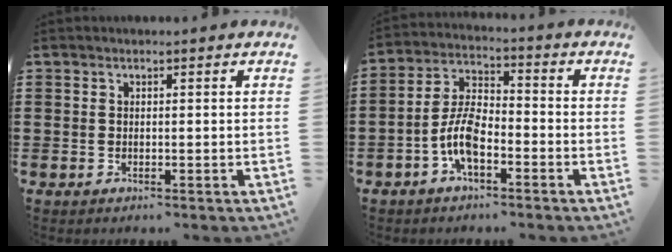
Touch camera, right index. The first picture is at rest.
{"total": 7.3, "force": [-3.1, 3.2, 5.8], "torque": [-0.138, 0.000, -0.066]}